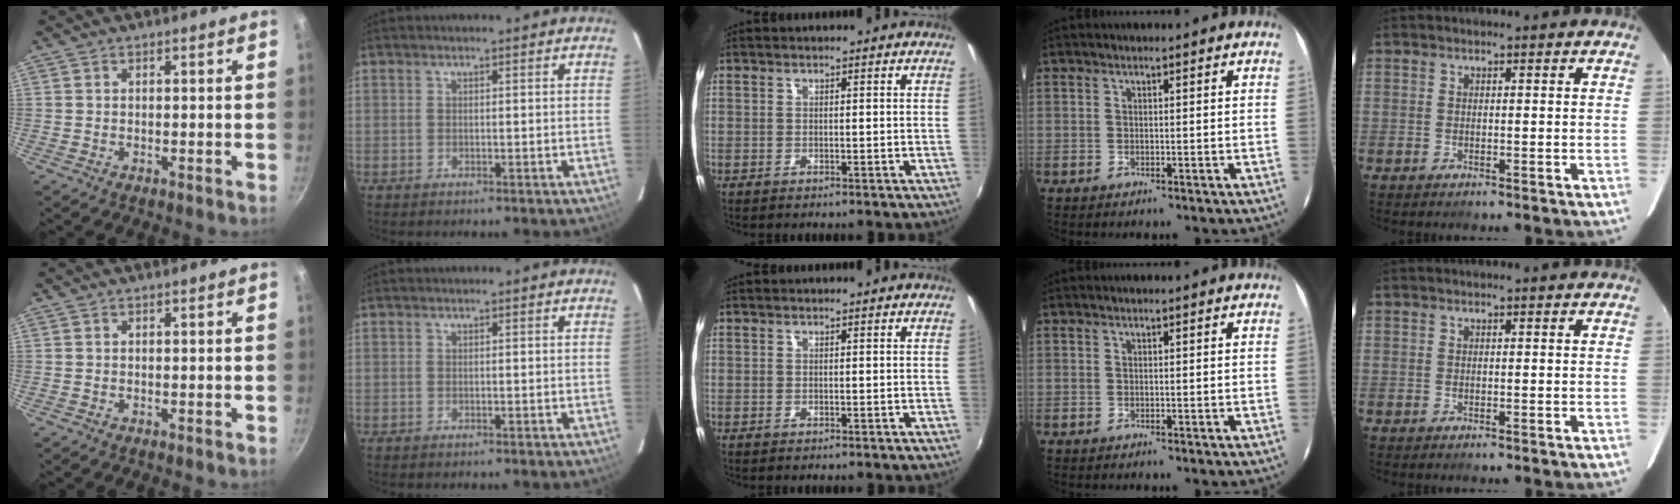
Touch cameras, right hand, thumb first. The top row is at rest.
{}